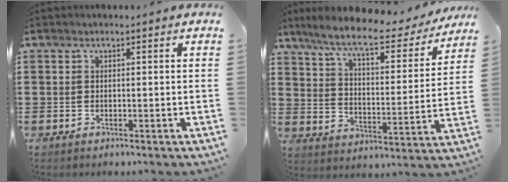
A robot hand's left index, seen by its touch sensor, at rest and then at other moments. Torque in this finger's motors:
{"motor_torque": [2.14, 0.00, 0.48, 0.21]}